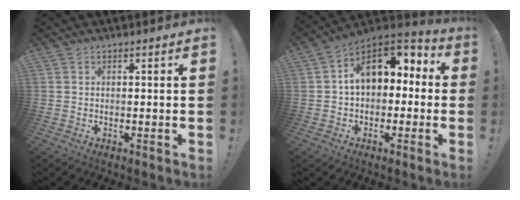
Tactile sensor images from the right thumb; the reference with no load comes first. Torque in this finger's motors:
{"motor_torque": [2.21, 2.19, 1.36, -0.22, 0.07]}